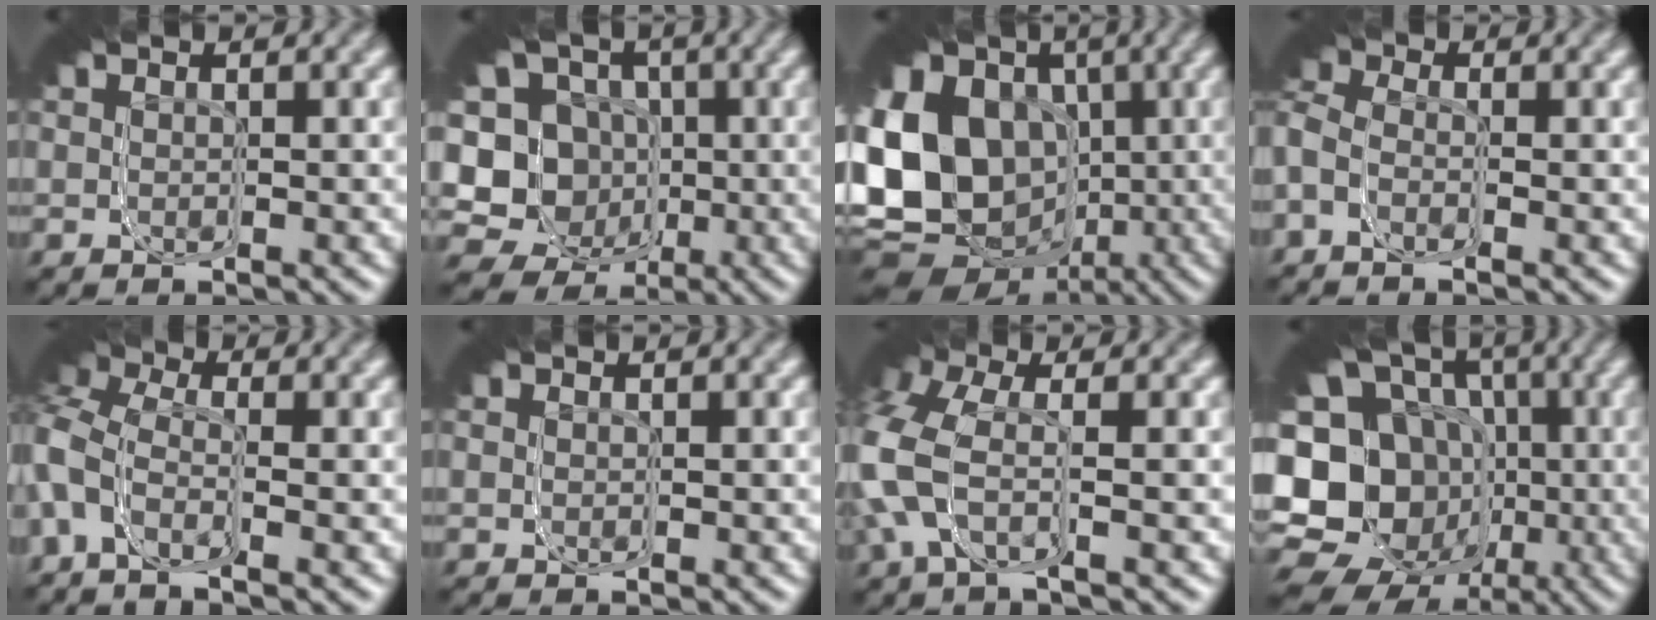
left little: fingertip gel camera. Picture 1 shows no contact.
{"total": 14.6, "force": [-2.3, 11.3, 9.1], "torque": [-0.150, -0.036, -0.040]}
{"total": 16.1, "force": [-2.8, 10.8, 11.6], "torque": [-0.162, -0.015, -0.048]}
{"total": 4.4, "force": [-1.1, 3.8, 1.8], "torque": [-0.016, 0.005, -0.038]}
{"total": 4.5, "force": [-1.3, 3.6, 2.4], "torque": [-0.032, 0.009, -0.043]}
{"total": 0.0}
{"total": 2.3, "force": [-1.1, 0.8, 1.8], "torque": [-0.034, 0.014, -0.022]}
{"total": 16.7, "force": [-3.5, 11.8, 11.3], "torque": [-0.171, -0.026, -0.062]}